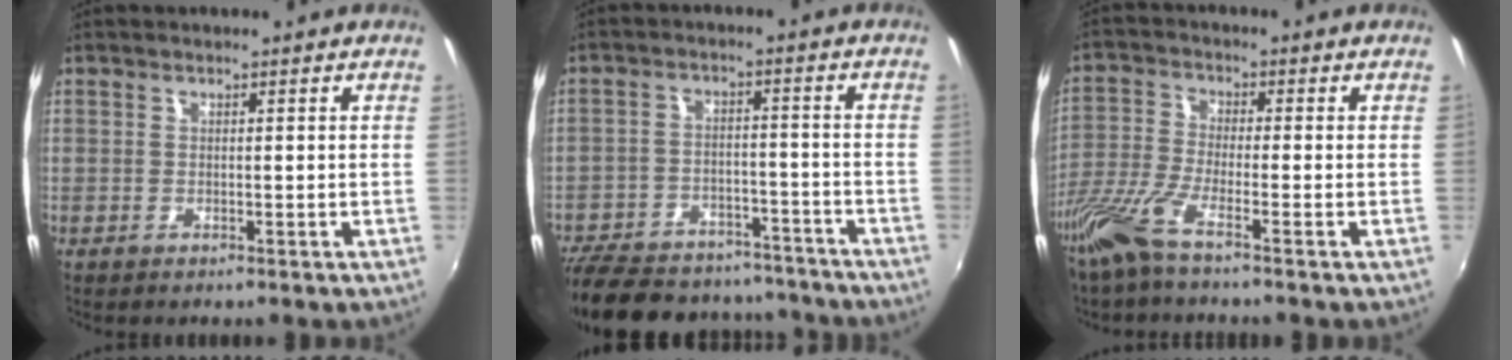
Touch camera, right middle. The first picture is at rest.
{"total": 25.0, "force": [-20.6, 10.2, 9.7], "torque": [-0.227, 0.013, -0.281]}
{"total": 7.6, "force": [-5.5, 0.3, 5.3], "torque": [-0.120, -0.020, -0.111]}